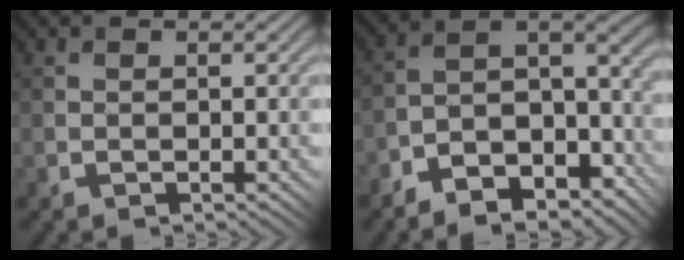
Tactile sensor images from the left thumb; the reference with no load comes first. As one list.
[{"total": 10.0, "force": [-7.1, 4.3, 5.6], "torque": [-0.096, -0.003, -0.127]}]